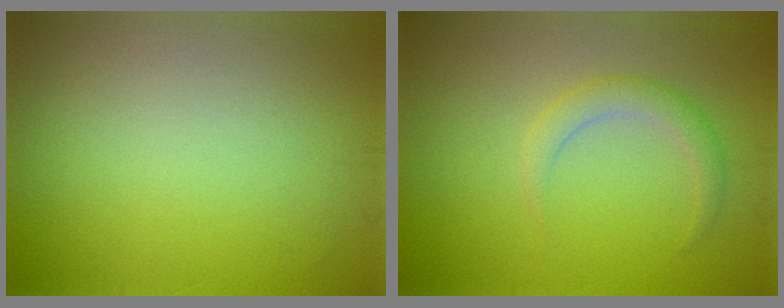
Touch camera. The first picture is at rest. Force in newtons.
{"total": 2.1, "press": 2.0, "slide": 0.2}